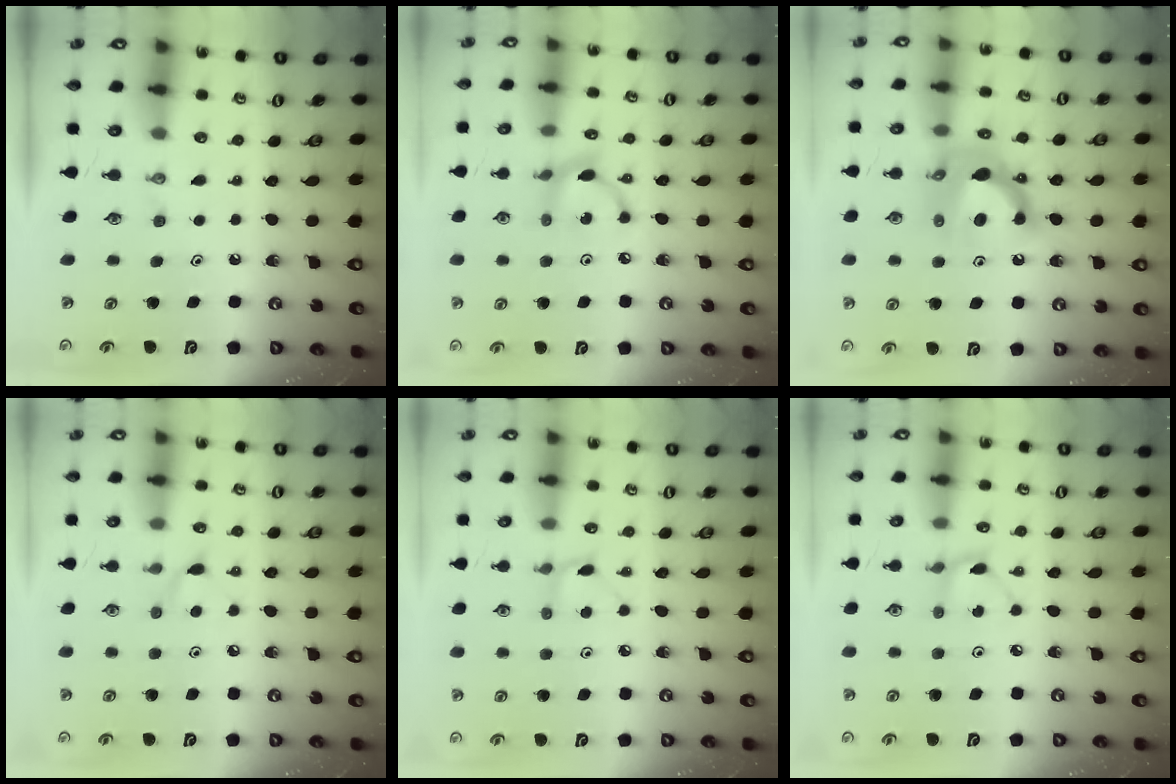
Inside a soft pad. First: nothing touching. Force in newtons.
{"total": 6.0, "press": 6.0, "slide": 0.1}
{"total": 12.9, "press": 12.9, "slide": 1.1}
{"total": 4.0, "press": 4.0, "slide": 0.5}
{"total": 2.6, "press": 2.6, "slide": 0.3}
{"total": 1.8, "press": 1.8, "slide": 0.1}